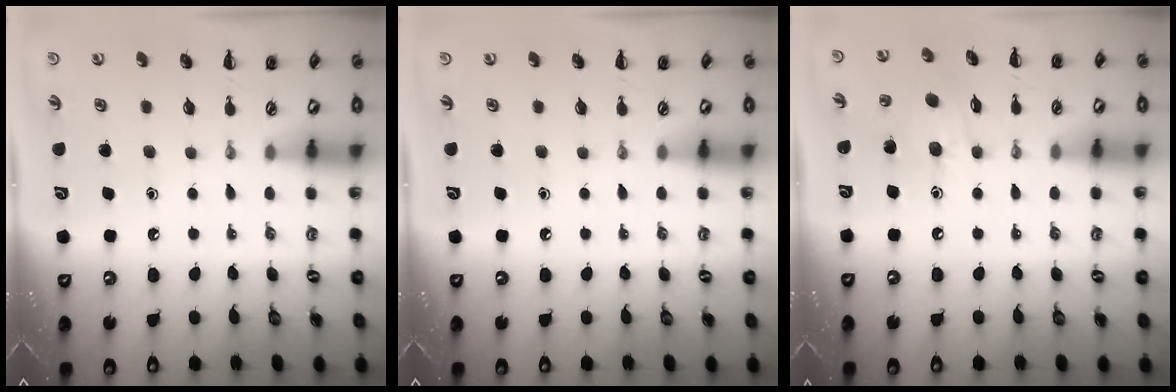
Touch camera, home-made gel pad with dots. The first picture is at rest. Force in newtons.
{"total": 0.0}
{"total": 7.3, "press": 7.3, "slide": 0.7}